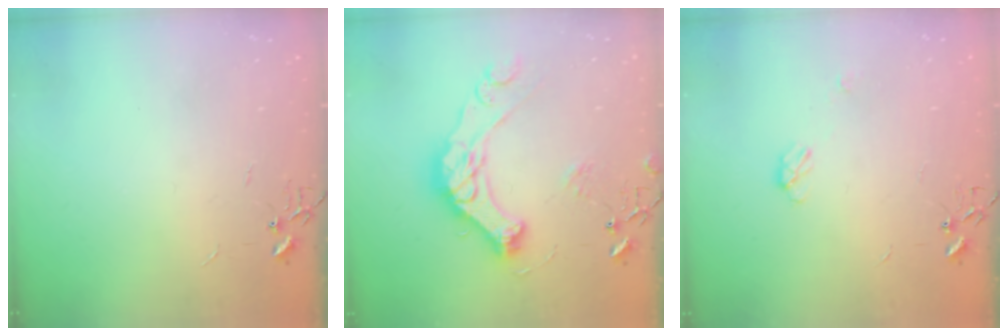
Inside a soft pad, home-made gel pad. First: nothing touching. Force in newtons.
{"total": 17.4, "press": 17.3, "slide": 1.8}
{"total": 3.9, "press": 3.9, "slide": 0.6}